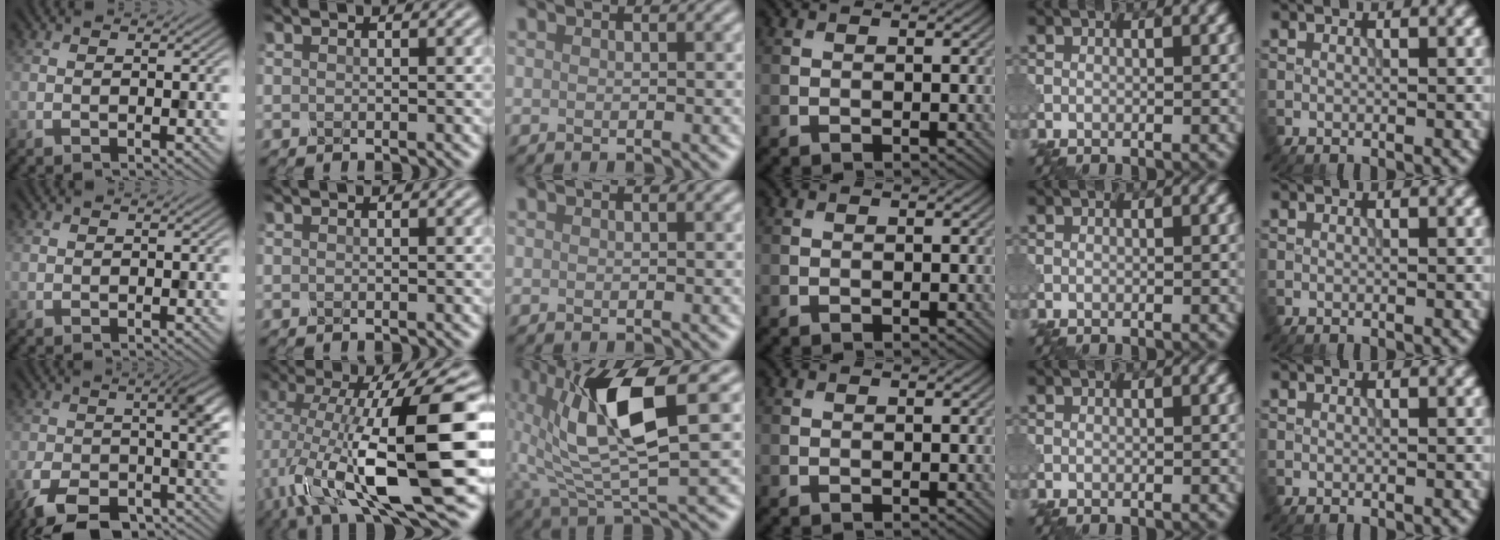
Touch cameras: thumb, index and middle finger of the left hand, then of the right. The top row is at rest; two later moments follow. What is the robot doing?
{"motion": "shake", "object": "salt shaker"}